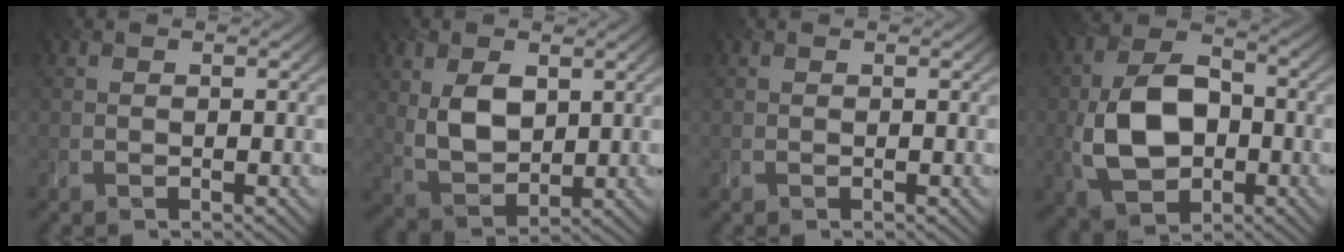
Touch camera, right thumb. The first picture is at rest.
{"total": 6.4, "force": [1.8, 4.0, 4.7], "torque": [-0.106, -0.005, 0.042]}
{"total": 0.0}
{"total": 10.6, "force": [-1.8, 7.0, 7.7], "torque": [-0.166, -0.003, -0.036]}